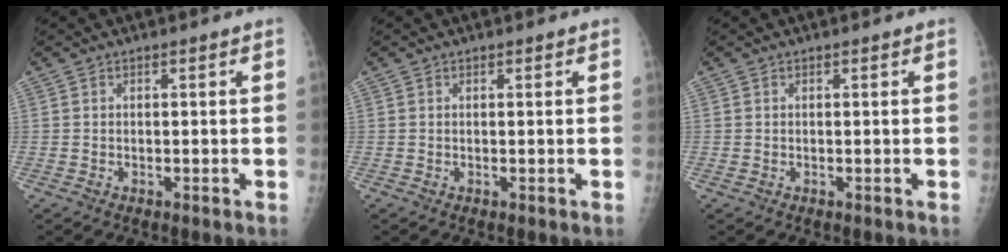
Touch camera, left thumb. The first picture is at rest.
{"total": 0.0}
{"total": 0.0}